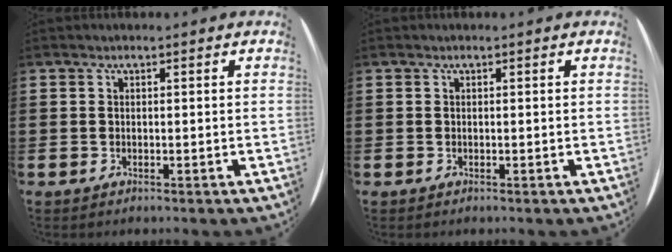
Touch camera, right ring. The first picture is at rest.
{"total": 0.0}